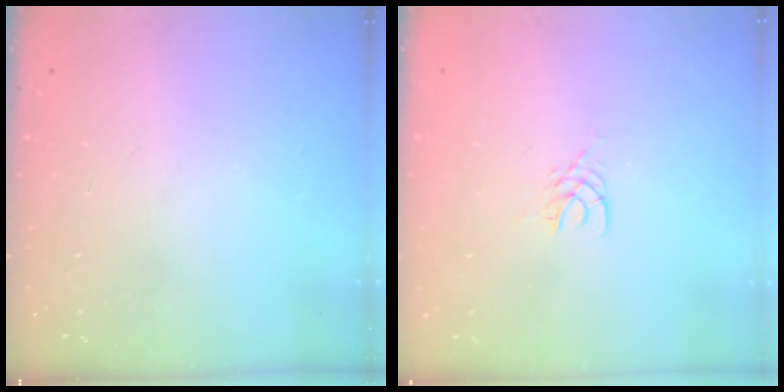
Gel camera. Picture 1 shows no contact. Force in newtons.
{"total": 2.5, "press": 2.5, "slide": 0.4}